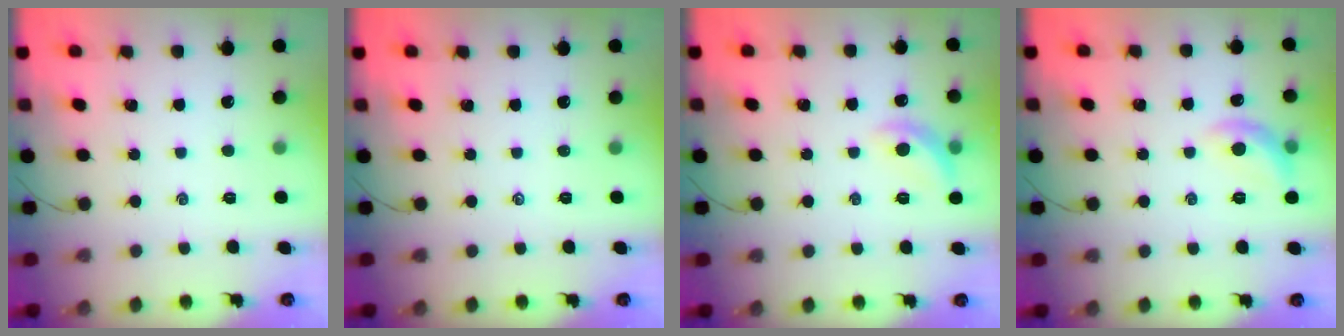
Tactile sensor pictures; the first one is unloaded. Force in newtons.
{"total": 0.0}
{"total": 8.4, "press": 8.3, "slide": 1.4}
{"total": 8.4, "press": 8.4, "slide": 0.3}